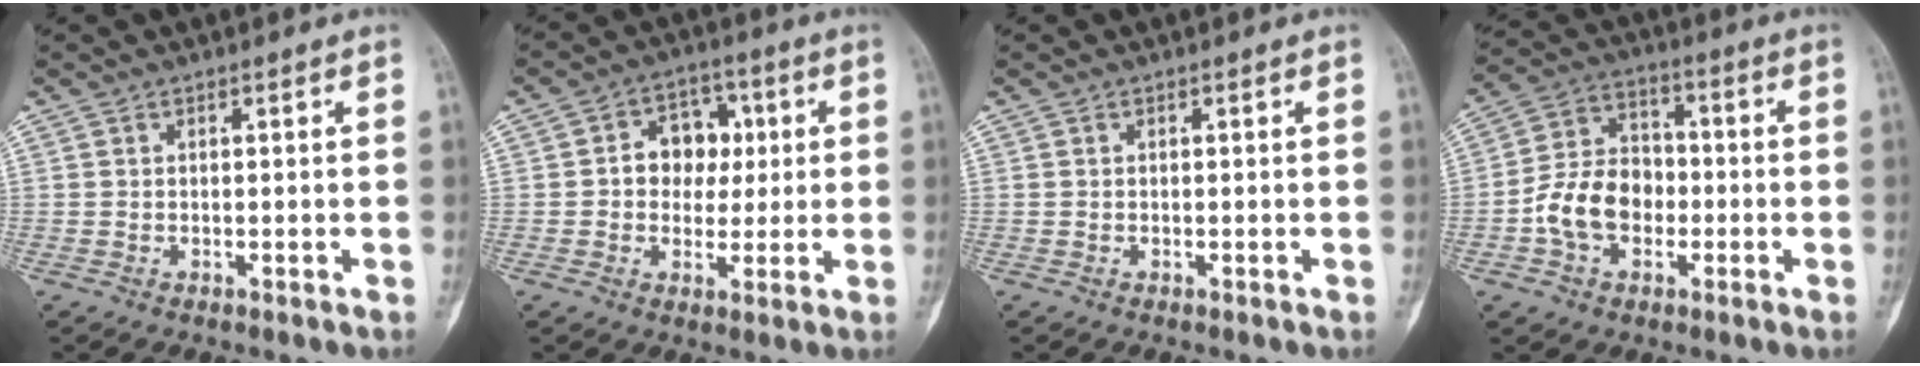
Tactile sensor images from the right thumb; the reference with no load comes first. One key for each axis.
{"total": 9.0, "fx": 1.0, "fy": 7.0, "fz": 5.4, "tx": -0.032, "ty": 0.014, "tz": 0.011}
{"total": 0.0}
{"total": 11.5, "fx": -2.7, "fy": 8.5, "fz": 7.2, "tx": -0.114, "ty": 0.036, "tz": -0.055}